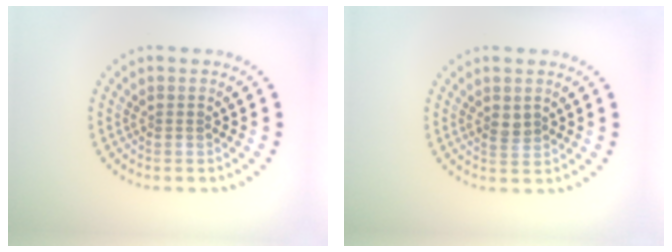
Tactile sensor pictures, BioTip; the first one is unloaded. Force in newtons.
{"total": 1.3, "press": 1.2, "slide": 0.4}